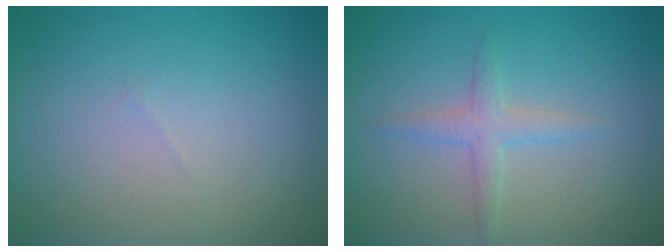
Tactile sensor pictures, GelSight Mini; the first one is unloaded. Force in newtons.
{"total": 1.7, "press": 1.7, "slide": 0.1}